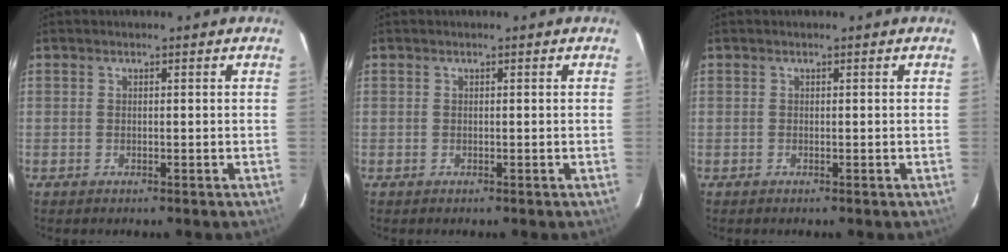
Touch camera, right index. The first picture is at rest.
{"total": 0.0}
{"total": 0.0}